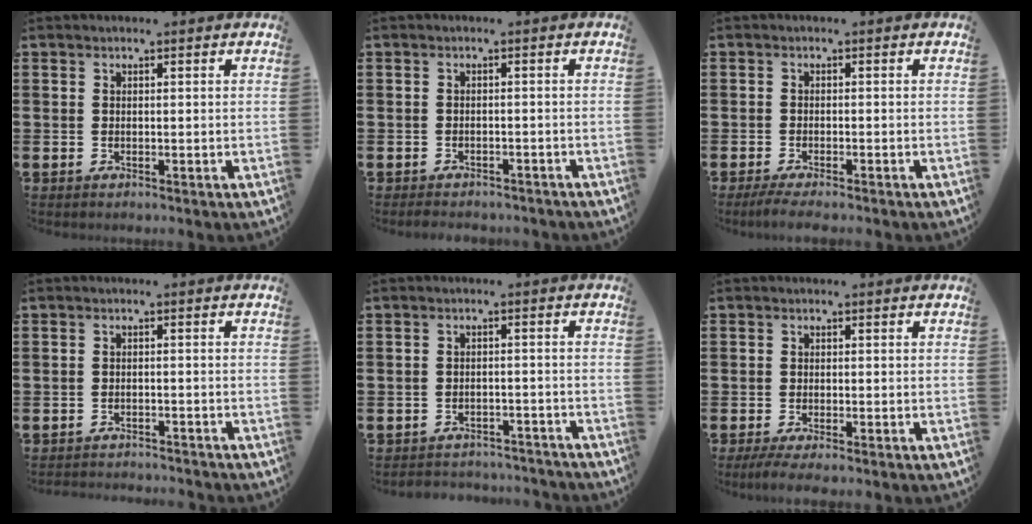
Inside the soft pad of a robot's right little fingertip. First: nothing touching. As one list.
[{"total": 1.2, "force": [-1.2, 0.1, 0.0], "torque": [-0.005, 0.001, -0.026]}, {"total": 1.6, "force": [-1.2, 0.1, 1.0], "torque": [-0.016, 0.000, -0.023]}, {"total": 1.6, "force": [-1.5, -0.1, -0.2], "torque": [0.000, 0.004, -0.033]}, {"total": 2.3, "force": [-2.3, 0.1, -0.3], "torque": [-0.003, 0.004, -0.050]}, {"total": 1.4, "force": [-0.9, 0.1, 1.1], "torque": [-0.017, -0.002, -0.016]}]